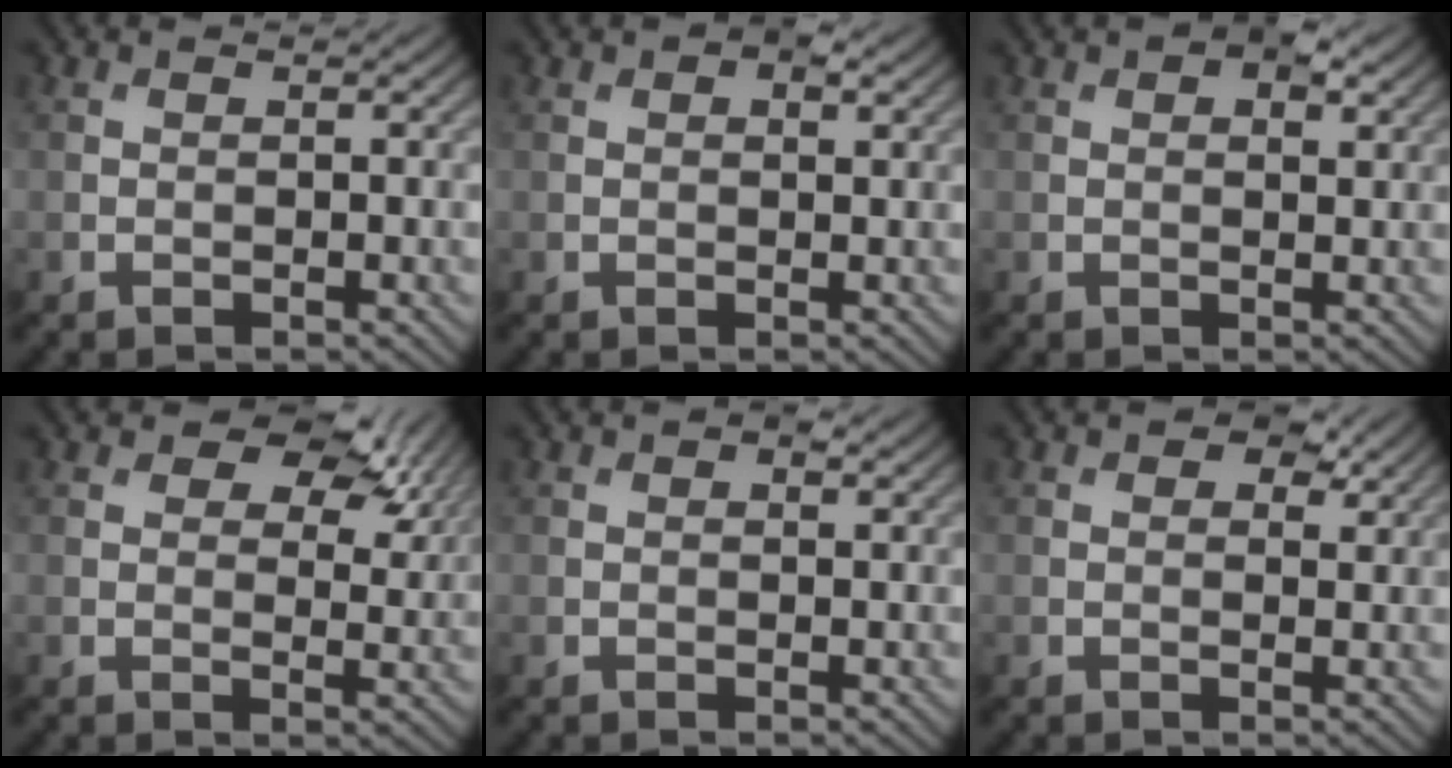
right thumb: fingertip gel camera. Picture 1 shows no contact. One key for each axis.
{"total": 3.1, "fx": 1.8, "fy": 1.4, "fz": 2.2, "tx": -0.035, "ty": 0.001, "tz": 0.028}
{"total": 4.5, "fx": 2.6, "fy": 2.0, "fz": 3.1, "tx": -0.053, "ty": 0.005, "tz": 0.040}
{"total": 9.3, "fx": 5.4, "fy": 4.9, "fz": 5.7, "tx": -0.085, "ty": 0.004, "tz": 0.086}
{"total": 1.9, "fx": 1.1, "fy": 0.9, "fz": 1.3, "tx": -0.019, "ty": -0.001, "tz": 0.018}
{"total": 3.6, "fx": 2.1, "fy": 2.0, "fz": 2.1, "tx": -0.028, "ty": -0.005, "tz": 0.028}